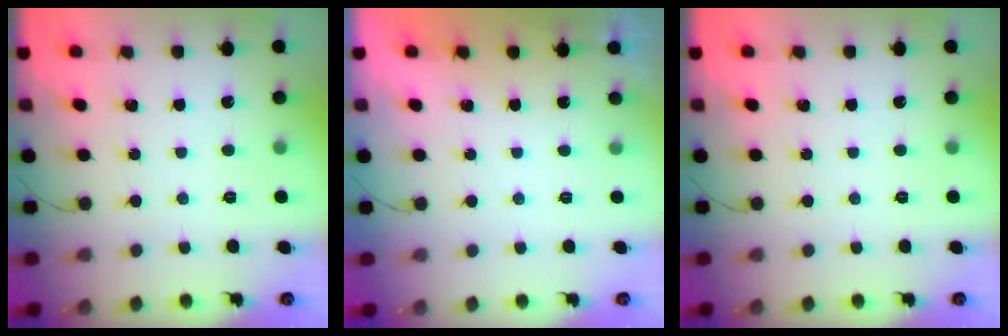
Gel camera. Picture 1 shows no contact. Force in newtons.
{"total": 1.9, "press": 0.1, "slide": 1.9}
{"total": 0.0}